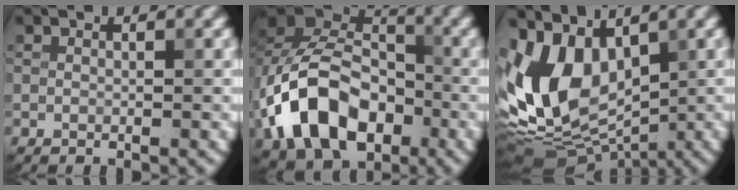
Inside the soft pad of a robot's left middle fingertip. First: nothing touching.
{"total": 11.8, "force": [-4.0, 7.9, 7.9], "torque": [-0.148, 0.008, -0.083]}
{"total": 12.0, "force": [0.3, 8.0, 9.0], "torque": [-0.181, -0.004, 0.001]}